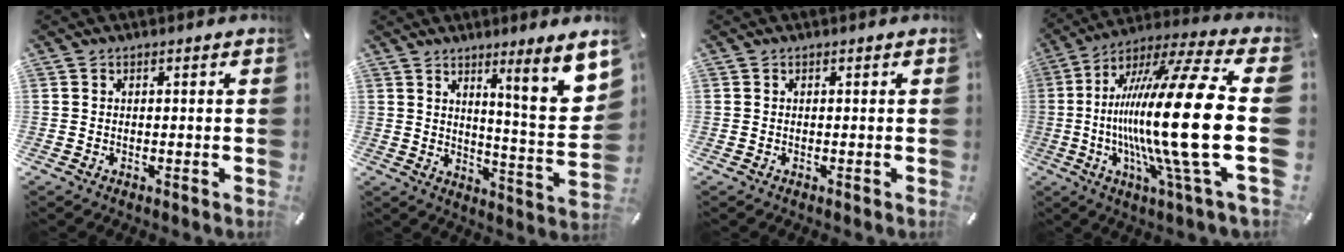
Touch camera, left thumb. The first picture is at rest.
{"total": 12.7, "force": [7.7, 0.8, 10.1], "torque": [-0.134, -0.071, 0.114]}
{"total": 0.0}
{"total": 32.3, "force": [-2.8, 3.8, 32.0], "torque": [-0.613, -0.026, -0.061]}